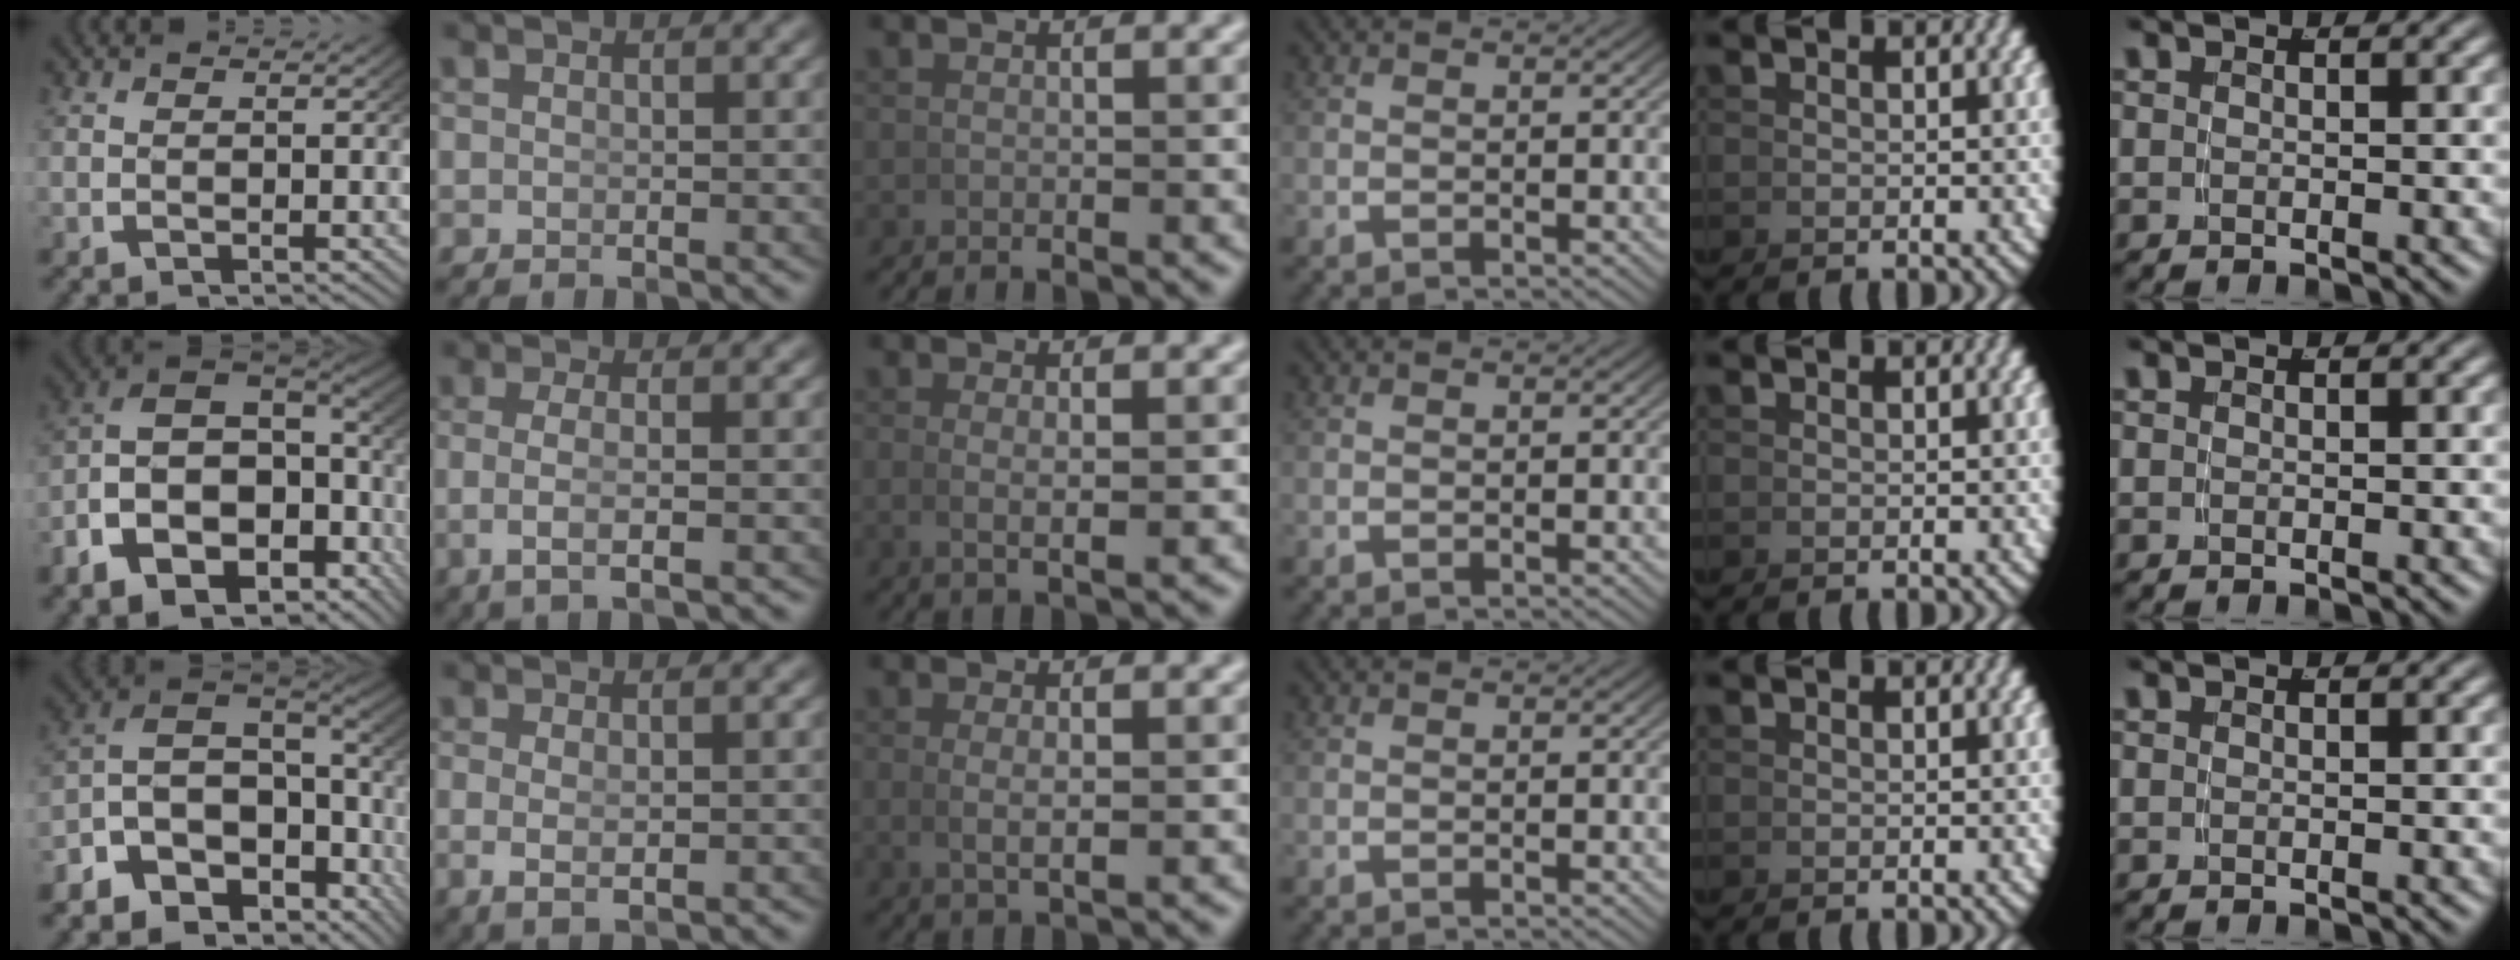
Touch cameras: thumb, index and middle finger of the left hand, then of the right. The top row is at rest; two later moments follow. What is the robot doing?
{"motion": "lift_and_place", "object": "hoodie"}